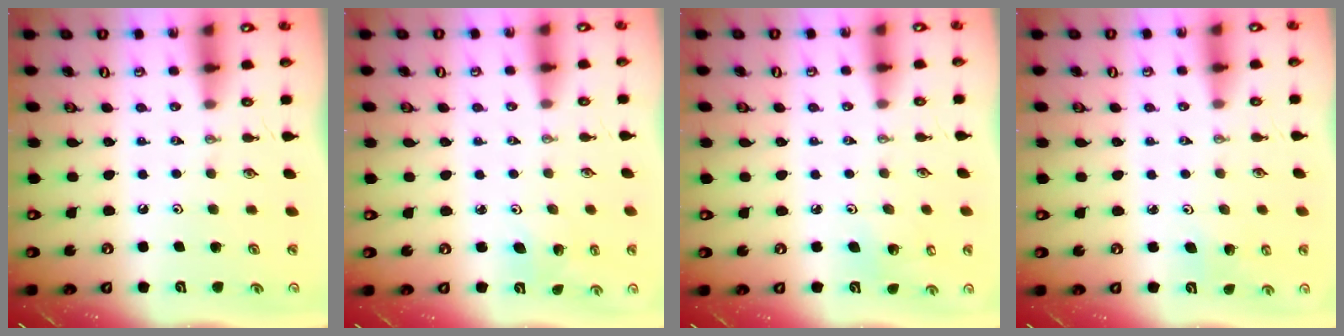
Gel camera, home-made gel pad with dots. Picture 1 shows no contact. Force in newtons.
{"total": 2.8, "press": 2.4, "slide": 1.5}
{"total": 3.6, "press": 3.2, "slide": 1.6}
{"total": 3.0, "press": 2.9, "slide": 0.9}